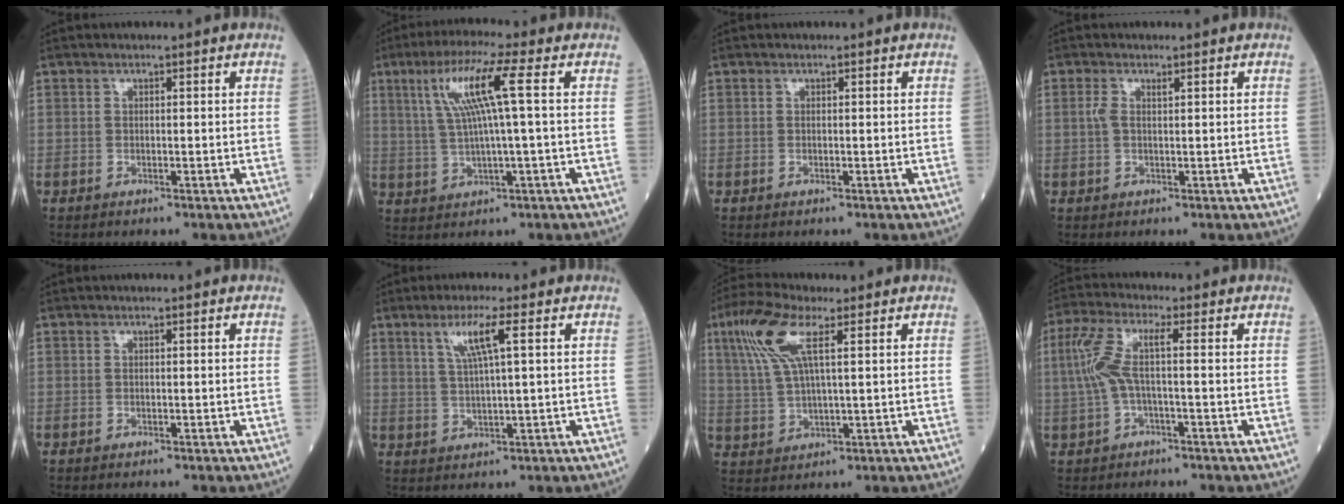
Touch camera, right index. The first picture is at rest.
{"total": 9.1, "force": [2.5, -0.5, 8.8], "torque": [-0.171, 0.017, 0.049]}
{"total": 0.0}
{"total": 1.7, "force": [0.6, 0.6, 1.4], "torque": [-0.043, 0.014, 0.015]}
{"total": 0.0}
{"total": 5.5, "force": [2.4, -0.2, 5.0], "torque": [-0.098, 0.002, 0.046]}
{"total": 9.1, "force": [3.8, 2.1, 8.0], "torque": [-0.185, 0.019, 0.077]}
{"total": 6.3, "force": [0.0, 1.2, 6.1], "torque": [-0.155, 0.024, -0.003]}